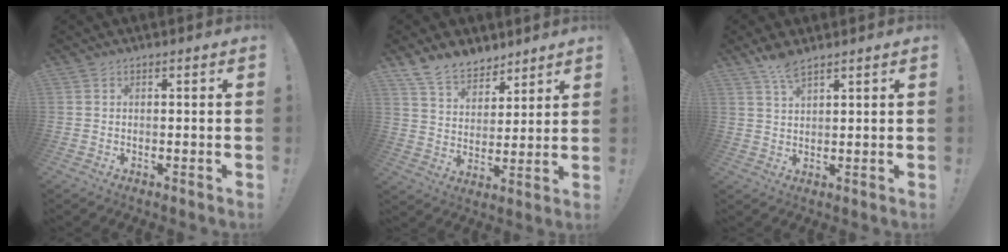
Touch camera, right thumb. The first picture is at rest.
{"total": 11.3, "force": [9.0, 6.2, 3.0], "torque": [-0.063, -0.065, 0.178]}
{"total": 5.2, "force": [4.0, 1.4, 3.0], "torque": [-0.052, -0.021, 0.071]}